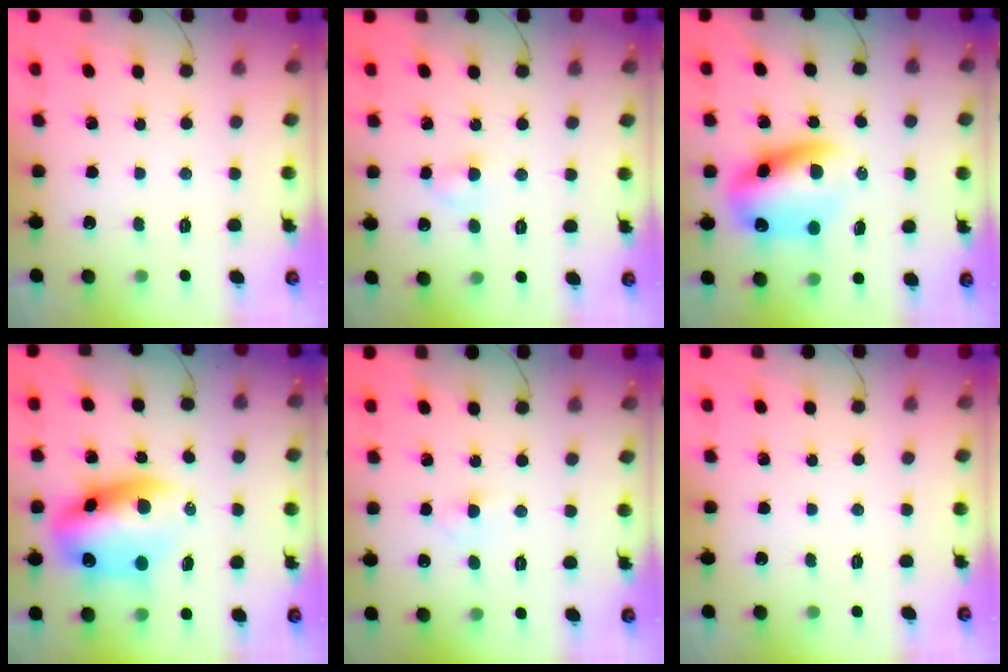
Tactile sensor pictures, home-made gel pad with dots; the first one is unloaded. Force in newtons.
{"total": 2.6, "press": 2.4, "slide": 1.1}
{"total": 11.9, "press": 11.4, "slide": 3.4}
{"total": 13.9, "press": 13.4, "slide": 3.6}
{"total": 2.3, "press": 2.1, "slide": 1.0}
{"total": 0.0}